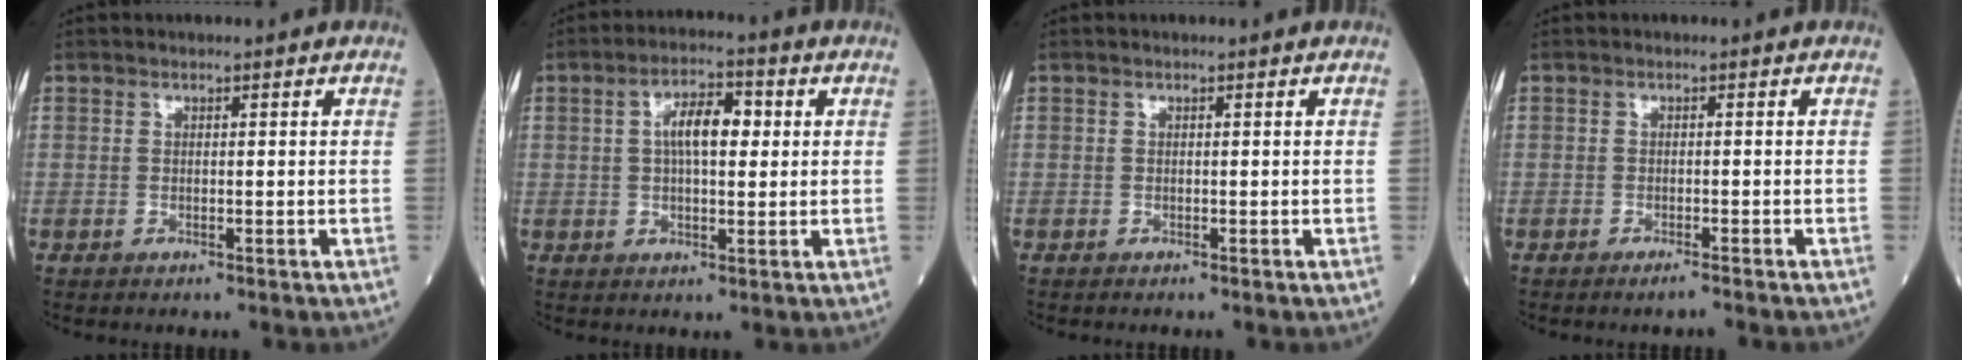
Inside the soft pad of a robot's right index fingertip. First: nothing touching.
{"total": 6.5, "force": [1.2, 2.4, 5.9], "torque": [-0.107, 0.016, 0.019]}
{"total": 0.0}
{"total": 1.6, "force": [-1.4, -0.3, 0.8], "torque": [-0.014, -0.001, -0.021]}